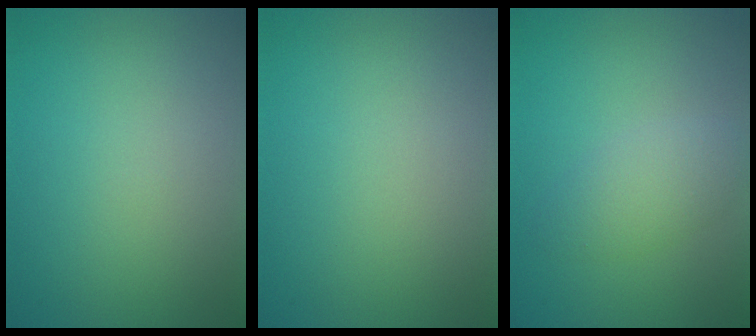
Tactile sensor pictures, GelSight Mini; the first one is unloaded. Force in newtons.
{"total": 0.0}
{"total": 2.7, "press": 2.7, "slide": 0.2}